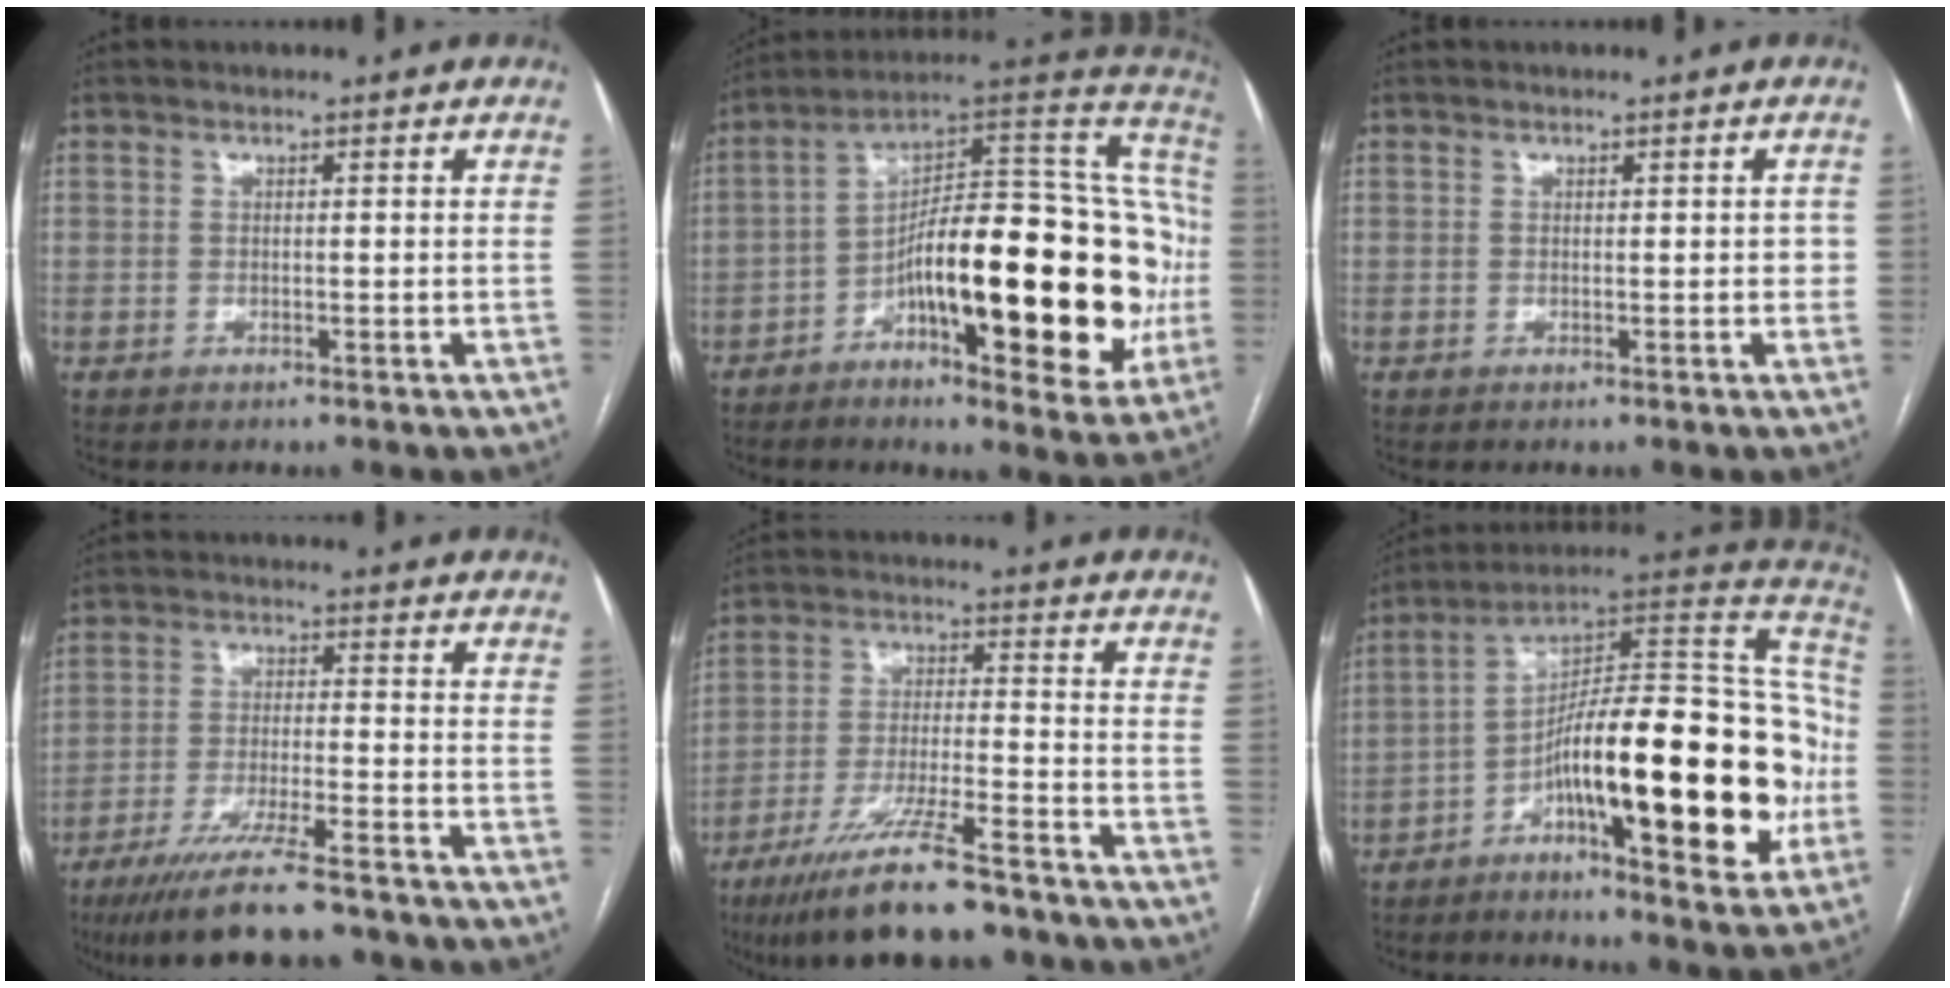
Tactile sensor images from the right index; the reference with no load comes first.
{"total": 29.6, "force": [-5.8, 8.5, 27.8], "torque": [-0.351, 0.025, -0.077]}
{"total": 1.5, "force": [0.1, 0.9, 1.2], "torque": [-0.011, 0.009, 0.002]}
{"total": 13.0, "force": [-10.4, 1.1, 7.7], "torque": [-0.131, -0.034, -0.169]}
{"total": 14.3, "force": [-10.8, 1.7, 9.1], "torque": [-0.174, -0.033, -0.185]}
{"total": 26.9, "force": [-6.3, 5.9, 25.5], "torque": [-0.342, 0.024, -0.091]}